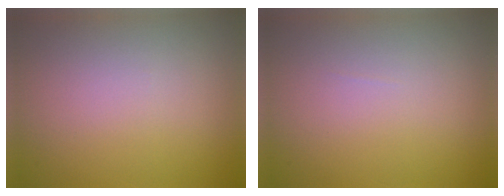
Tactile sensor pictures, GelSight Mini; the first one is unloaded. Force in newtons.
{"total": 0.0}